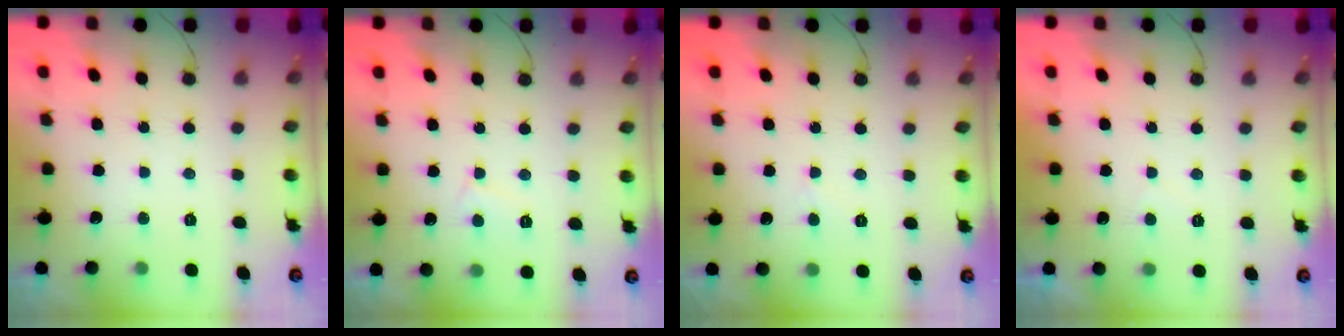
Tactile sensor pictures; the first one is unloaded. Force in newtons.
{"total": 2.9, "press": 2.9, "slide": 0.3}
{"total": 2.3, "press": 2.3, "slide": 0.3}
{"total": 1.0, "press": 0.8, "slide": 0.7}